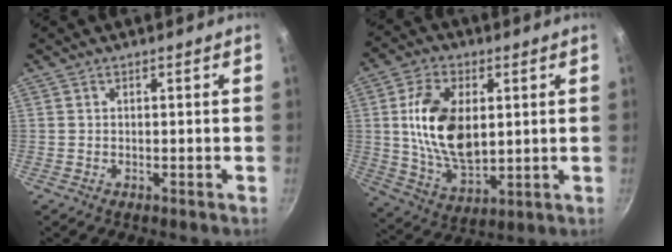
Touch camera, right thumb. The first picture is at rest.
{"total": 16.0, "force": [2.5, 9.4, 12.7], "torque": [-0.216, -0.010, 0.052]}